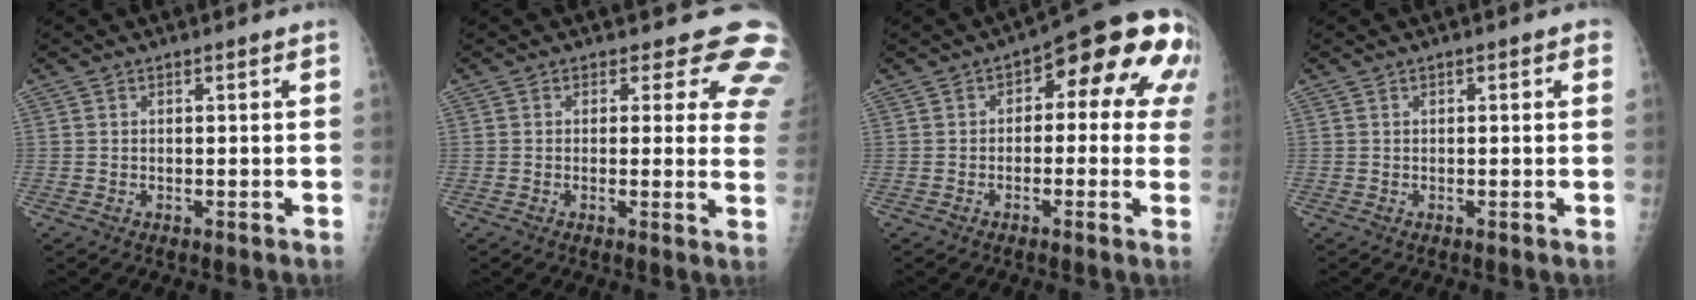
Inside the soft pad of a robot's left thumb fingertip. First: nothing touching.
{"total": 8.7, "force": [6.9, 4.5, 3.0], "torque": [0.019, -0.028, 0.041]}
{"total": 15.2, "force": [3.7, 7.5, 12.7], "torque": [-0.107, 0.022, 0.027]}
{"total": 2.0, "force": [0.7, 0.8, 1.7], "torque": [-0.019, 0.005, 0.005]}